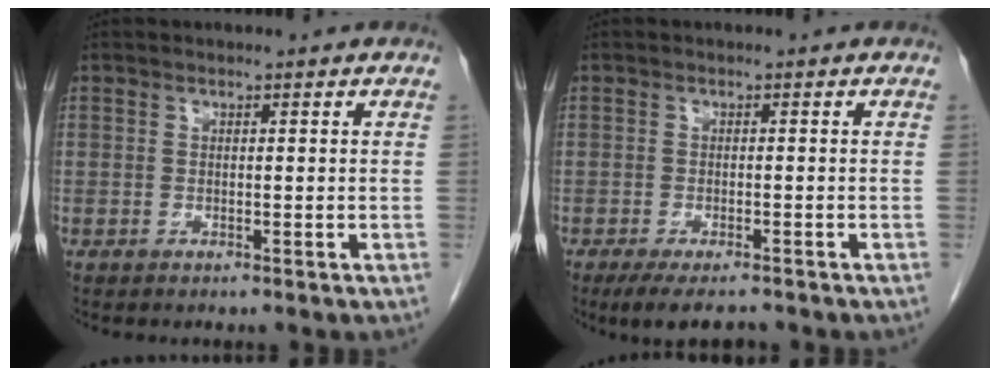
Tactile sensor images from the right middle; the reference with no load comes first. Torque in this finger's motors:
{"motor_torque": [0.48, -0.33, 0.06, 0.03]}